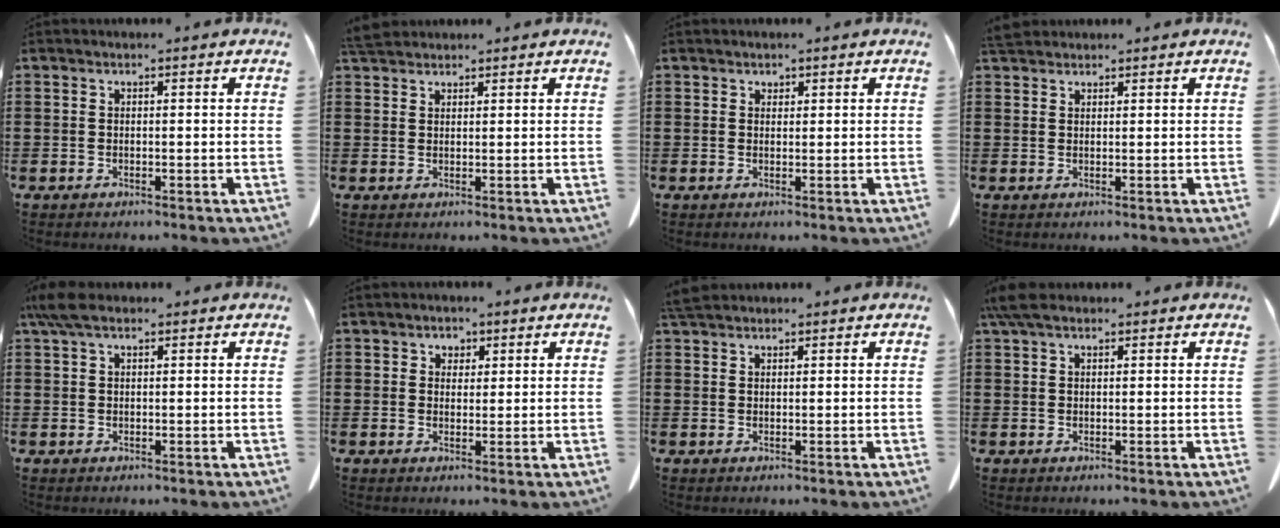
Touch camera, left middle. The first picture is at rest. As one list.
[{"total": 3.0, "force": [2.7, 0.8, 1.0], "torque": [-0.028, 0.000, 0.054]}, {"total": 0.9, "force": [0.8, 0.4, 0.0], "torque": [-0.004, -0.002, 0.018]}, {"total": 2.4, "force": [2.1, 0.8, 0.9], "torque": [-0.025, 0.001, 0.043]}, {"total": 3.5, "force": [2.0, 1.5, 2.5], "torque": [-0.065, 0.002, 0.035]}, {"total": 1.9, "force": [1.2, 1.5, 0.2], "torque": [-0.004, 0.003, 0.021]}, {"total": 2.3, "force": [2.0, 0.7, 1.0], "torque": [-0.026, 0.002, 0.041]}, {"total": 3.3, "force": [2.1, 1.4, 2.1], "torque": [-0.056, 0.003, 0.039]}]